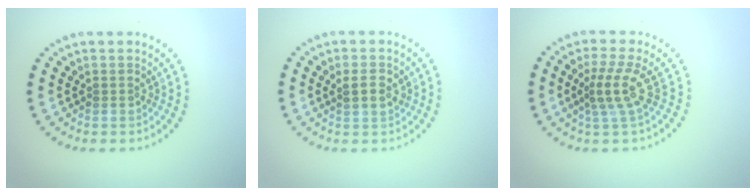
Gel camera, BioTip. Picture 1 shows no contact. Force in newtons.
{"total": 1.6, "press": 1.5, "slide": 0.5}
{"total": 2.9, "press": 2.2, "slide": 2.0}